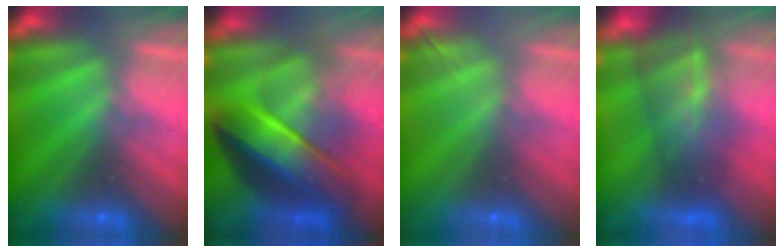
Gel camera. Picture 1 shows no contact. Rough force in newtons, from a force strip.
{"total": 5.6}
{"total": 2.1}
{"total": 11.3}